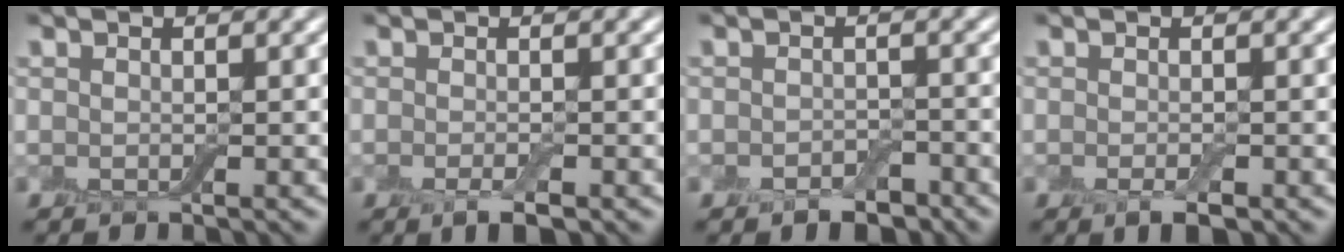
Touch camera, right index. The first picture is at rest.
{"total": 2.1, "force": [-1.1, 0.5, 1.7], "torque": [-0.029, -0.004, -0.019]}
{"total": 2.4, "force": [-1.7, 1.3, 1.2], "torque": [-0.017, -0.001, -0.031]}
{"total": 1.8, "force": [-0.9, 0.6, 1.5], "torque": [-0.024, -0.004, -0.015]}